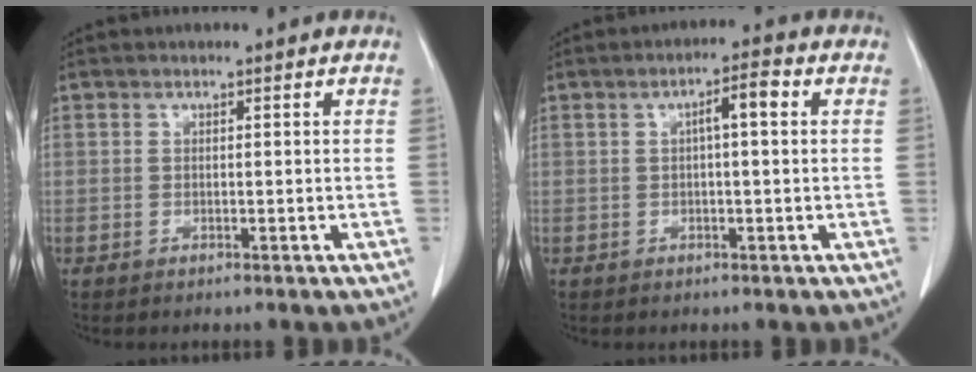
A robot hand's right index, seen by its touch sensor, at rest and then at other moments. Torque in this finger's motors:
{"motor_torque": [0.07, 0.06, 0.06, 0.04]}